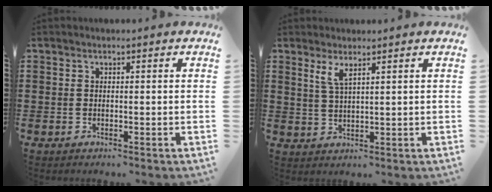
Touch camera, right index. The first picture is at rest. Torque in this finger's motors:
{"motor_torque": [0.41, 0.03, 0.09, 0.06]}